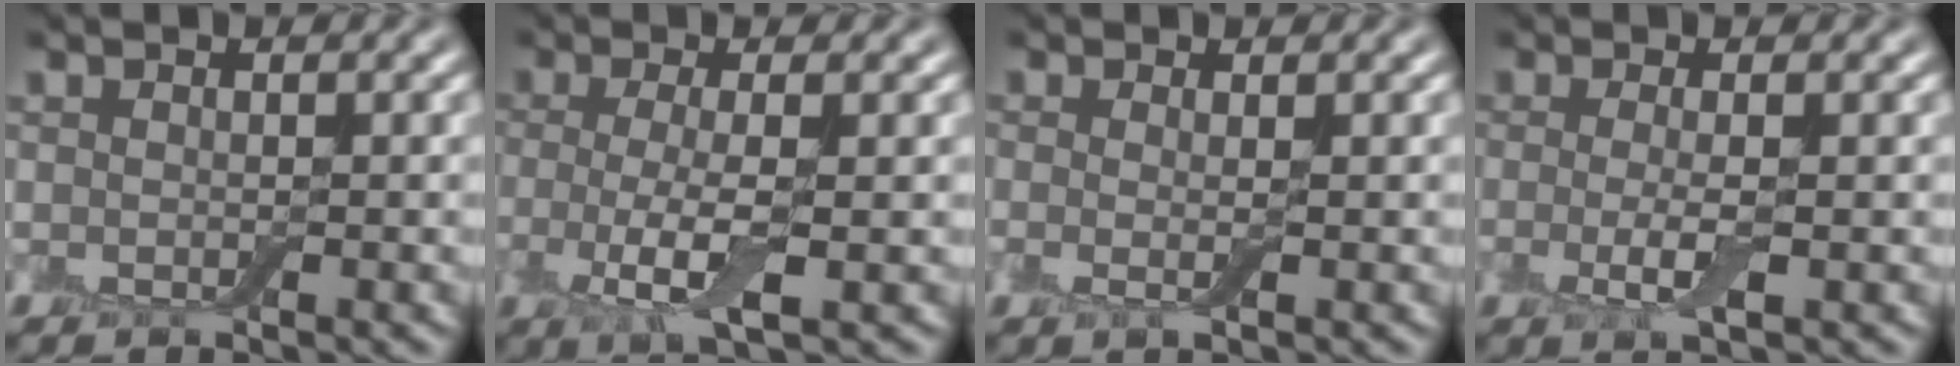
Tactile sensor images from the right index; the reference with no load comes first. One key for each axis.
{"total": 3.8, "fx": -1.1, "fy": 1.0, "fz": 3.5, "tx": -0.071, "ty": -0.006, "tz": -0.020}
{"total": 0.8, "fx": -0.2, "fy": 0.1, "fz": 0.8, "tx": -0.014, "ty": -0.007, "tz": -0.003}
{"total": 2.2, "fx": -0.8, "fy": 0.5, "fz": 2.0, "tx": -0.040, "ty": -0.006, "tz": -0.014}